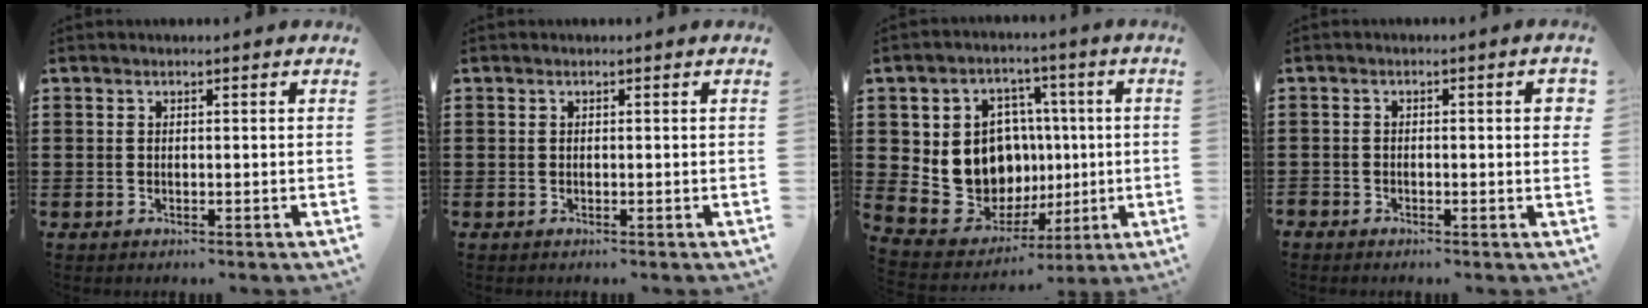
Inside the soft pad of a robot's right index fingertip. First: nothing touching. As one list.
[{"total": 0.0}, {"total": 11.3, "force": [0.7, 10.2, 4.9], "torque": [-0.125, 0.000, 0.025]}, {"total": 1.8, "force": [-0.8, 0.7, 1.4], "torque": [-0.022, 0.002, -0.017]}]